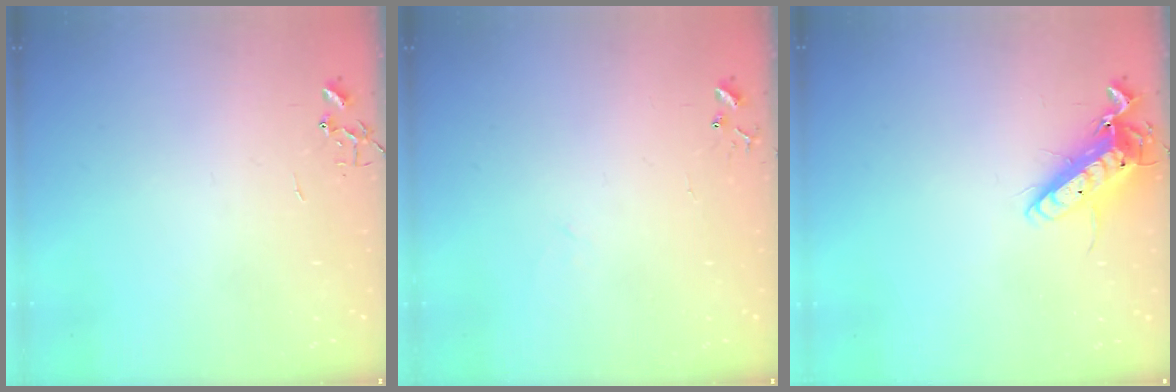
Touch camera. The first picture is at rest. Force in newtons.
{"total": 4.6, "press": 4.5, "slide": 0.6}
{"total": 13.6, "press": 13.4, "slide": 2.0}